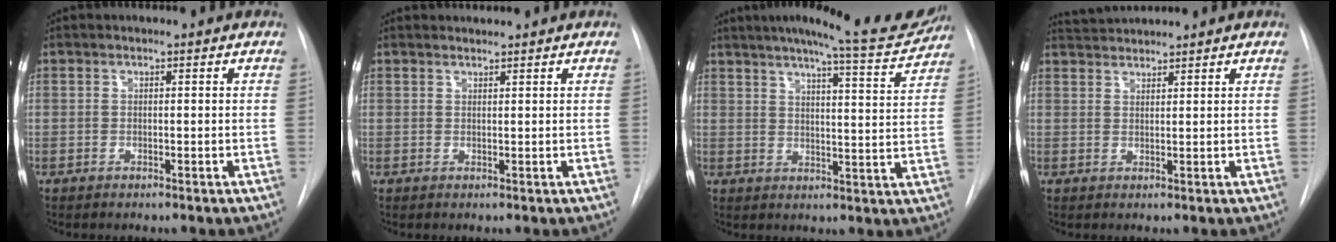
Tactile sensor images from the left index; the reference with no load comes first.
{"total": 1.0, "force": [1.0, -0.1, -0.2], "torque": [-0.005, 0.005, 0.021]}
{"total": 15.2, "force": [13.9, 0.7, 6.3], "torque": [-0.091, -0.032, 0.173]}
{"total": 3.0, "force": [3.0, -0.5, -0.1], "torque": [-0.006, 0.016, 0.061]}